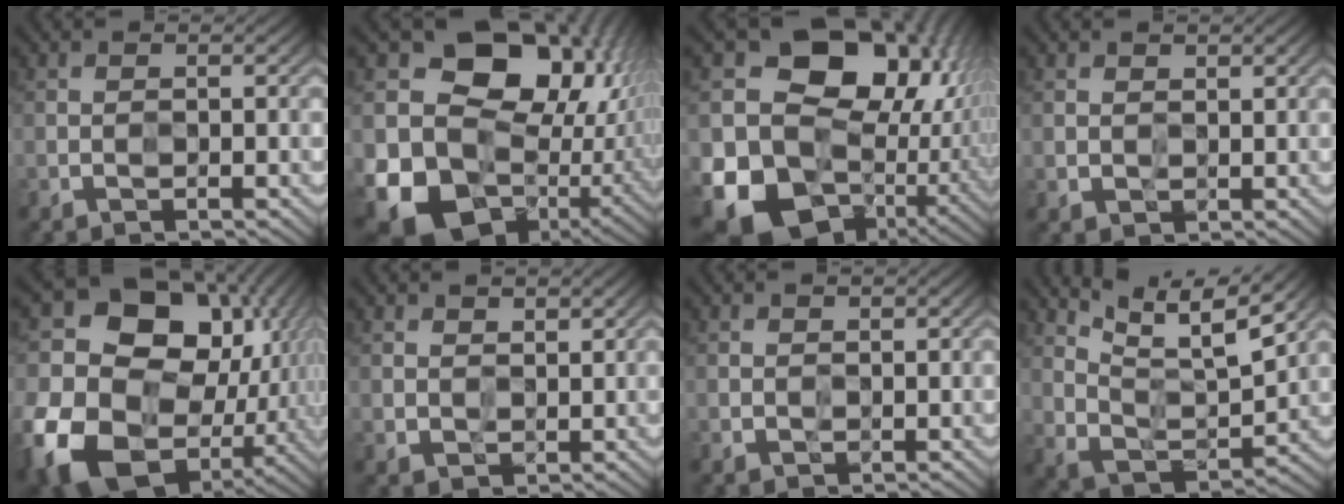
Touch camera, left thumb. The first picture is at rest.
{"total": 21.0, "force": [0.7, 17.1, 12.1], "torque": [-0.210, -0.036, 0.018]}
{"total": 19.6, "force": [-0.8, 16.0, 11.3], "torque": [-0.196, -0.029, 0.003]}
{"total": 1.6, "force": [1.3, 1.0, -0.1], "torque": [0.002, -0.003, 0.027]}
{"total": 21.9, "force": [-2.3, 17.6, 12.9], "torque": [-0.263, -0.066, -0.024]}
{"total": 2.5, "force": [2.0, 1.5, 0.4], "torque": [-0.010, -0.005, 0.045]}
{"total": 1.3, "force": [1.0, 0.8, -0.2], "torque": [0.005, -0.003, 0.022]}
{"total": 9.8, "force": [7.4, 3.1, 5.6], "torque": [-0.123, -0.008, 0.144]}